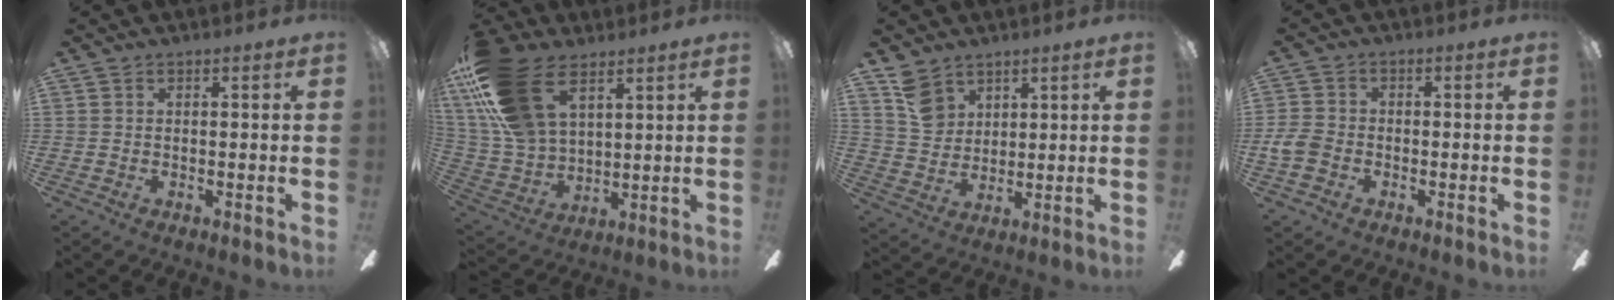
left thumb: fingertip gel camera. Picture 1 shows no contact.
{"total": 23.3, "force": [11.8, 13.1, 15.3], "torque": [-0.344, -0.038, 0.220]}
{"total": 8.7, "force": [5.5, 6.0, 3.2], "torque": [-0.061, -0.013, 0.107]}
{"total": 5.3, "force": [-2.2, 3.8, 3.0], "torque": [-0.066, 0.012, -0.040]}